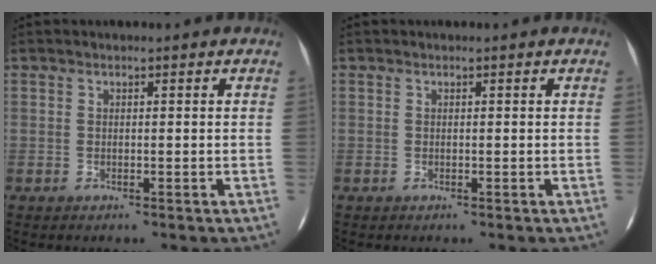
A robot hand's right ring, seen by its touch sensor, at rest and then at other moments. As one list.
[{"total": 0.0}]